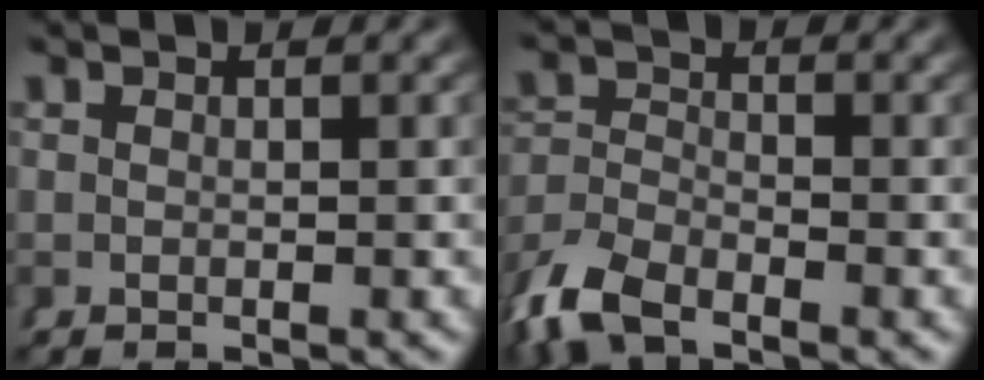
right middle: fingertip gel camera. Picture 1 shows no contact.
{"total": 4.7, "force": [-3.3, 2.6, 2.0], "torque": [-0.053, -0.017, -0.055]}